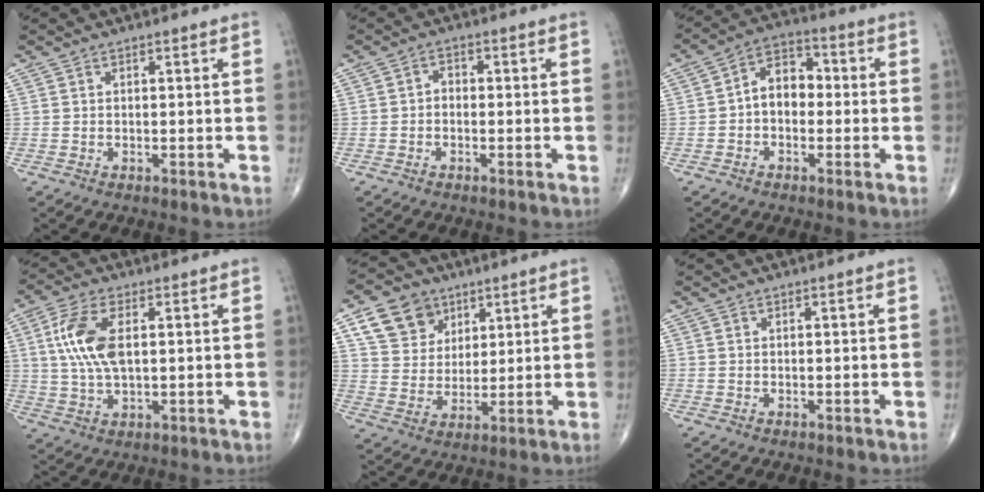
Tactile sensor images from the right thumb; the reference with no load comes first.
{"total": 1.8, "force": [-0.4, 1.3, 1.2], "torque": [-0.008, 0.011, -0.014]}
{"total": 7.8, "force": [-0.6, 5.4, 5.5], "torque": [-0.066, 0.030, -0.023]}
{"total": 10.1, "force": [2.0, 4.8, 8.7], "torque": [-0.191, 0.003, 0.039]}
{"total": 10.7, "force": [5.5, 8.3, 4.0], "torque": [-0.047, -0.017, 0.104]}
{"total": 0.0}